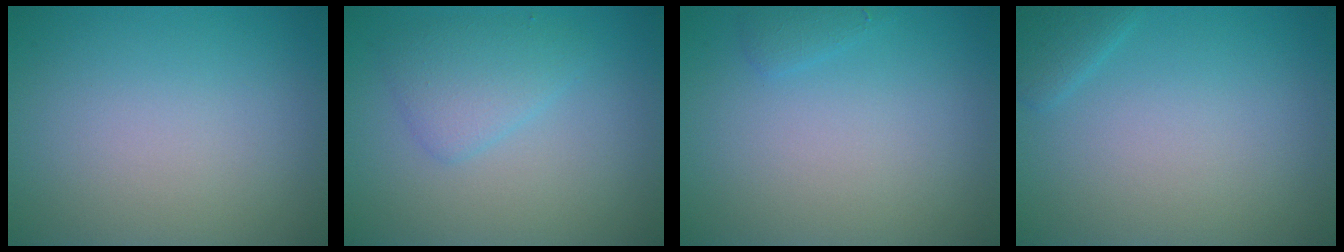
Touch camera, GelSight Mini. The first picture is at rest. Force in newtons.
{"total": 2.6, "press": 2.6, "slide": 0.1}
{"total": 0.8, "press": 0.8, "slide": 0.1}
{"total": 1.4, "press": 1.4, "slide": 0.1}